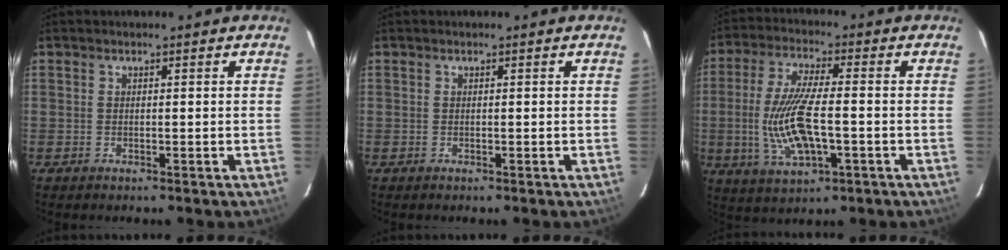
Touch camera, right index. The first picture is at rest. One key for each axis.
{"total": 0.0}
{"total": 13.1, "fx": -2.4, "fy": 4.1, "fz": 12.2, "tx": -0.249, "ty": -0.010, "tz": -0.040}